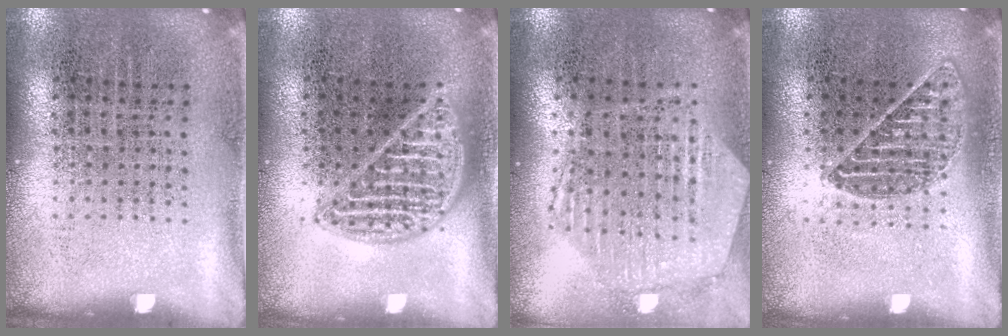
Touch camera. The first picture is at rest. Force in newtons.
{"total": 2.3, "press": 2.3, "slide": 0.2}
{"total": 1.2, "press": 1.2, "slide": 0.1}
{"total": 1.0, "press": 0.9, "slide": 0.4}